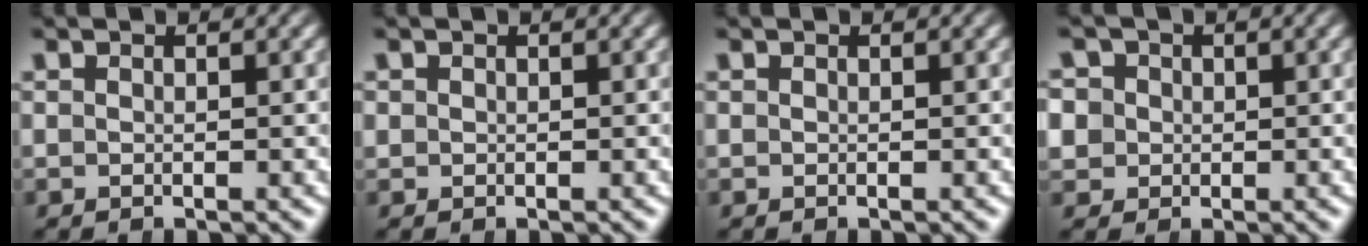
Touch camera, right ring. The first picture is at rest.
{"total": 0.0}
{"total": 0.0}
{"total": 4.6, "force": [0.2, 4.3, 1.7], "torque": [-0.040, -0.010, 0.008]}